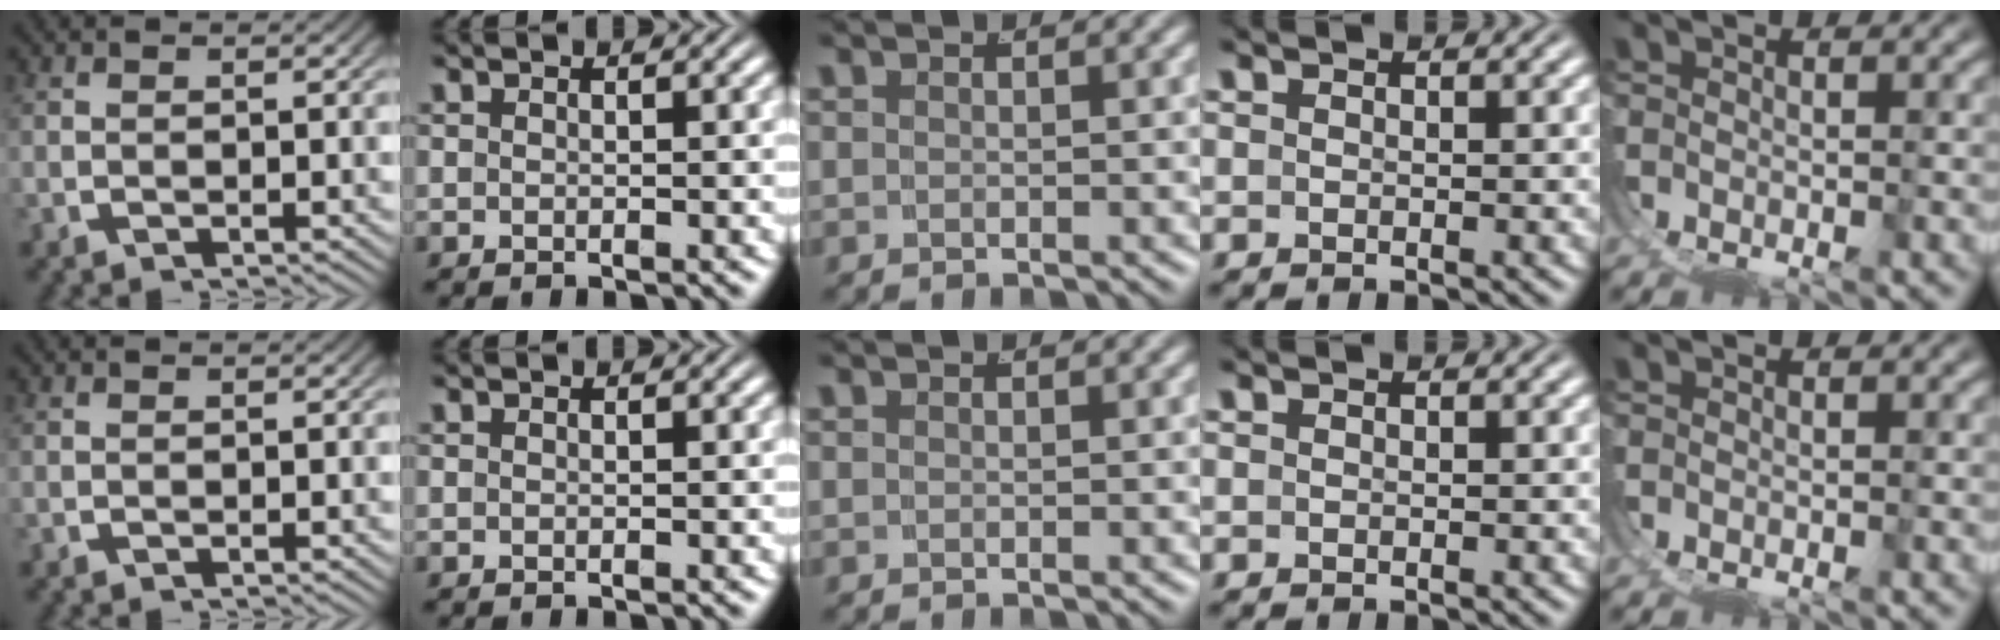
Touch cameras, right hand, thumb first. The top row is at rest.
{}